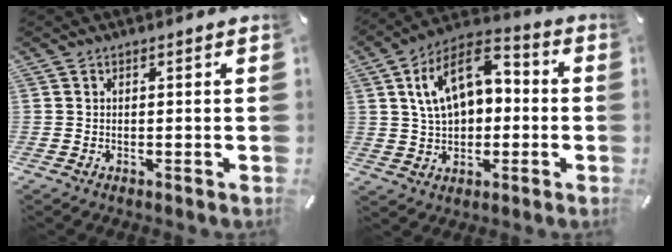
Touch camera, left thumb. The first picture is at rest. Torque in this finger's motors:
{"motor_torque": [2.22, 2.78, 0.47, -0.08, 0.20]}